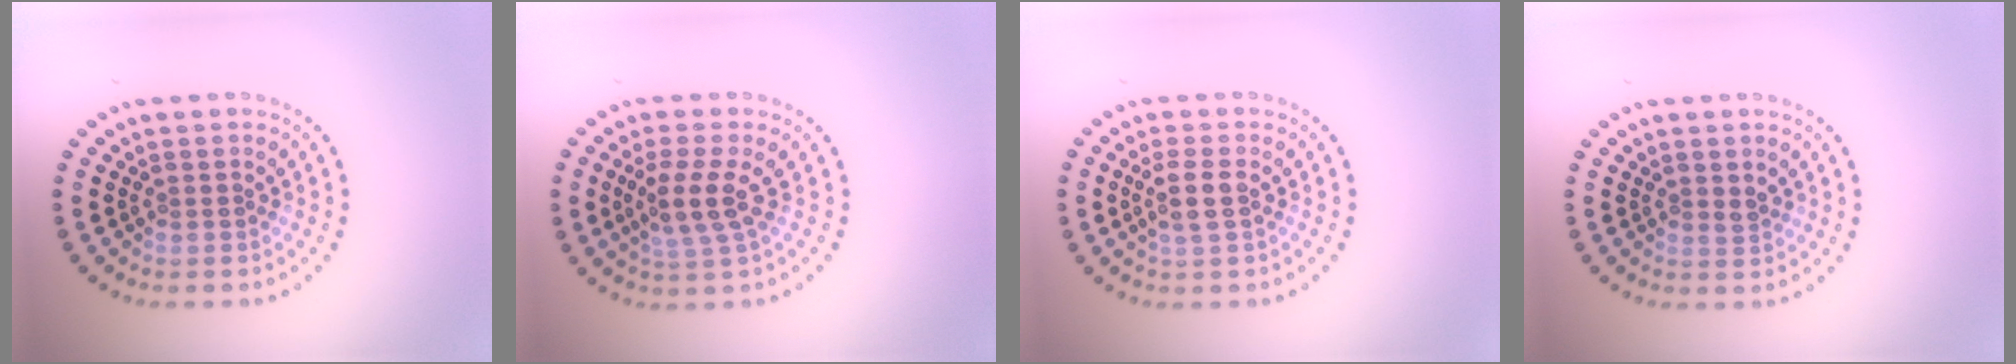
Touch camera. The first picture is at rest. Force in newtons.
{"total": 3.0, "press": 2.6, "slide": 1.5}
{"total": 2.3, "press": 2.0, "slide": 1.0}
{"total": 1.0, "press": 0.9, "slide": 0.4}